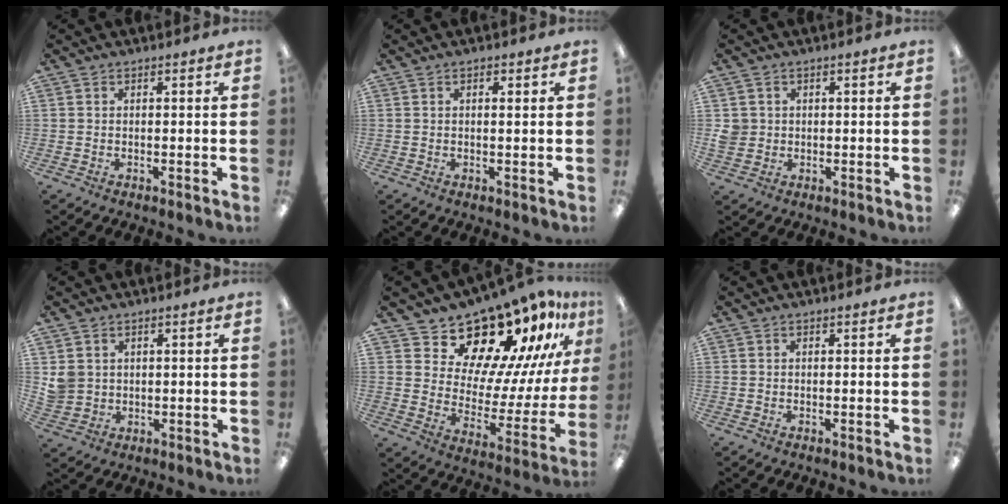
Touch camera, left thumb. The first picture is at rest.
{"total": 1.1, "force": [0.5, 0.2, 1.0], "torque": [-0.014, -0.004, 0.006]}
{"total": 3.2, "force": [0.4, 3.0, 0.7], "torque": [-0.019, 0.006, 0.008]}
{"total": 3.8, "force": [1.4, 3.4, 0.5], "torque": [-0.012, 0.004, 0.027]}
{"total": 18.6, "force": [16.3, 6.7, 5.9], "torque": [-0.089, -0.143, 0.280]}
{"total": 0.0}